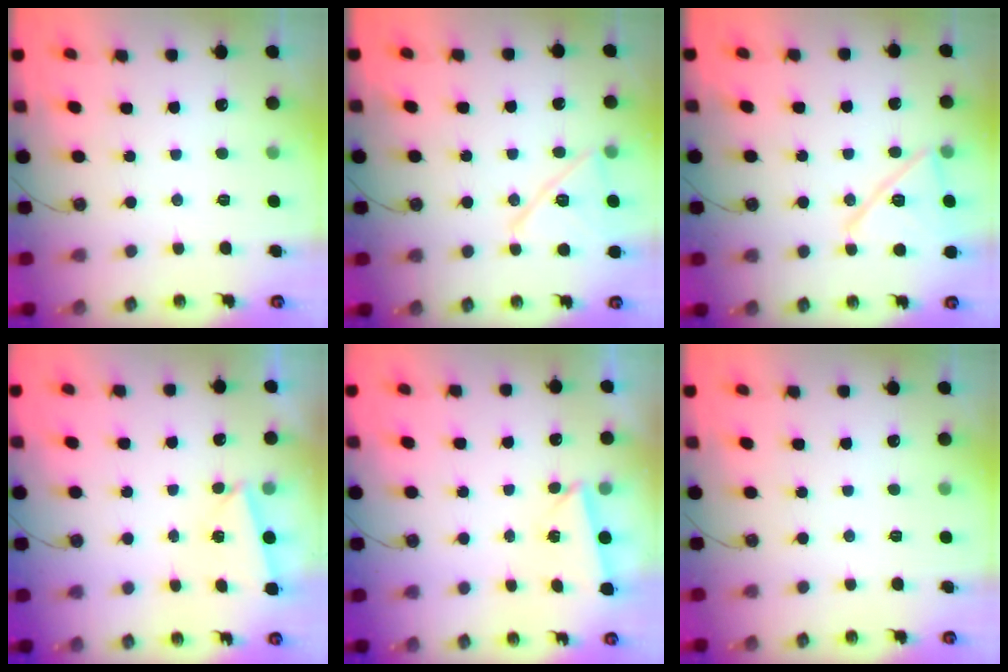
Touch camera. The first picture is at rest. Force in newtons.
{"total": 13.6, "press": 13.6, "slide": 0.2}
{"total": 14.7, "press": 14.7, "slide": 0.1}
{"total": 2.8, "press": 1.5, "slide": 2.3}
{"total": 2.0, "press": 1.9, "slide": 0.7}
{"total": 0.0}